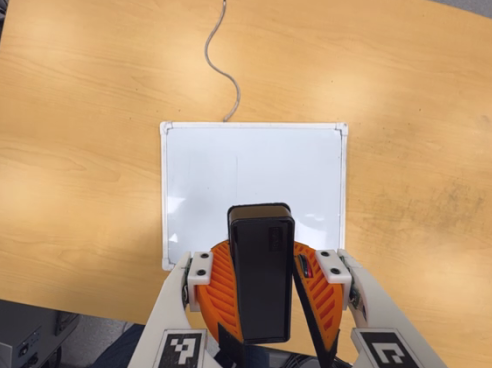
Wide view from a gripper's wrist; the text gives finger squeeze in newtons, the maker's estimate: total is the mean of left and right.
{"total": 9.4, "left": 10.1, "right": 8.7}